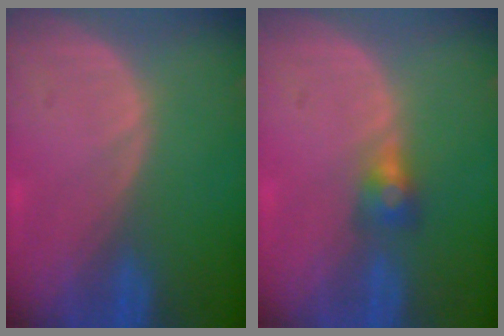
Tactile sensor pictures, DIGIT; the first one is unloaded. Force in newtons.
{"total": 2.8, "press": 2.5, "slide": 1.3}